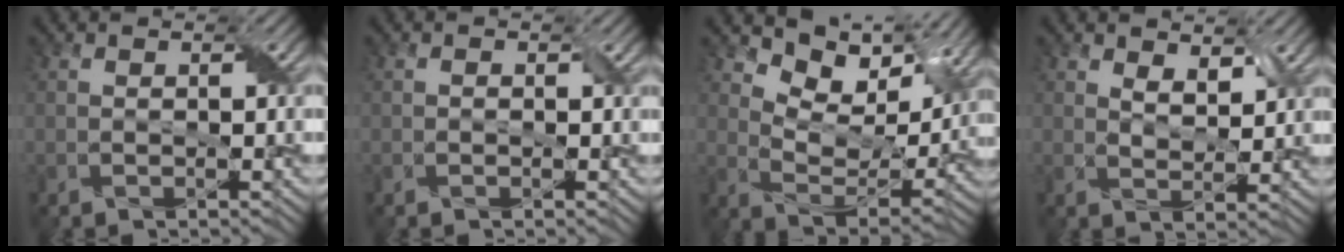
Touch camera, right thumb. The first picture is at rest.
{"total": 0.7, "force": [-0.1, 0.6, 0.4], "torque": [-0.006, -0.001, -0.003]}
{"total": 10.6, "force": [6.9, 5.3, 6.0], "torque": [-0.121, -0.008, 0.121]}
{"total": 3.6, "force": [2.4, 1.8, 2.1], "torque": [-0.048, -0.007, 0.041]}